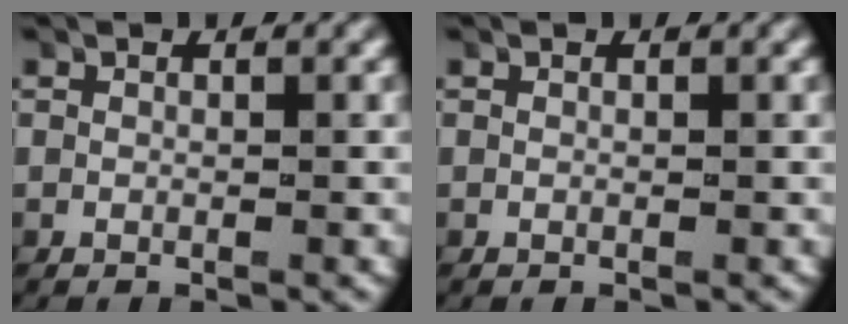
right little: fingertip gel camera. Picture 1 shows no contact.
{"total": 0.0}